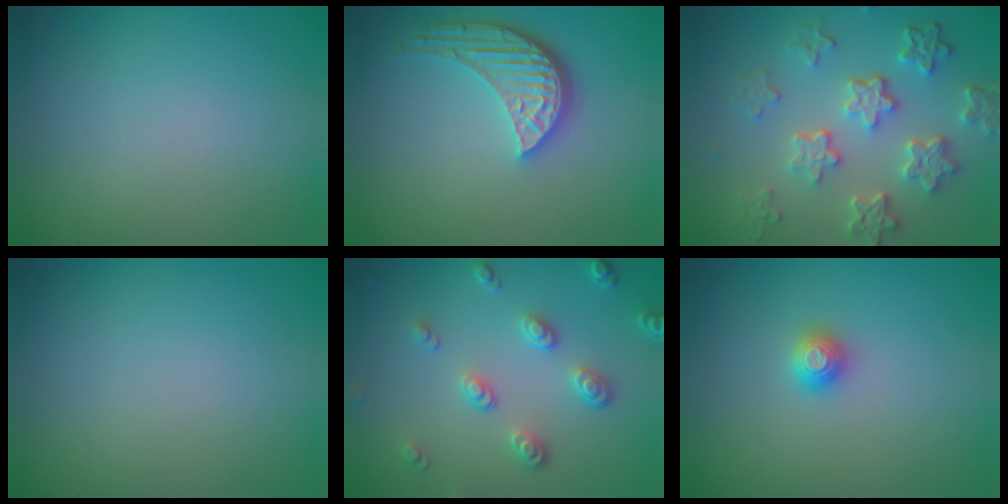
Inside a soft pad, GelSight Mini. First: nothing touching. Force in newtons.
{"total": 5.1, "press": 3.8, "slide": 3.4}
{"total": 5.9, "press": 4.5, "slide": 3.9}
{"total": 0.0}
{"total": 3.6, "press": 2.9, "slide": 2.1}
{"total": 1.2, "press": 1.2, "slide": 0.3}